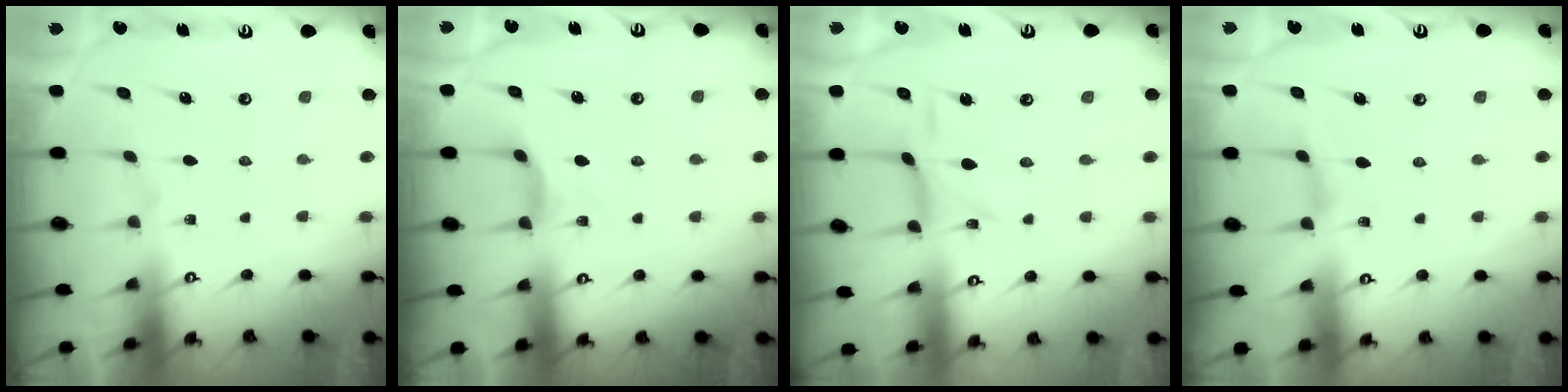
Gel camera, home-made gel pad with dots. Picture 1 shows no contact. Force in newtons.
{"total": 4.6, "press": 4.5, "slide": 0.7}
{"total": 2.0, "press": 2.0, "slide": 0.3}
{"total": 2.9, "press": 2.9, "slide": 0.4}